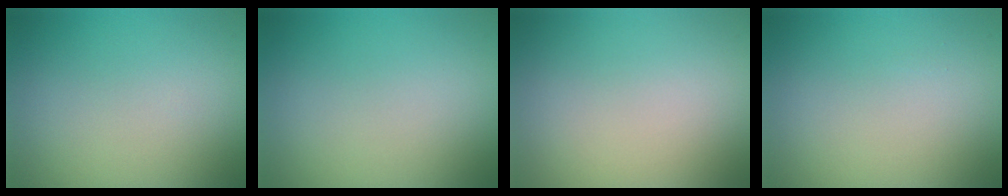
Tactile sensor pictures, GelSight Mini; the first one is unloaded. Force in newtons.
{"total": 0.0}
{"total": 0.0}
{"total": 0.0}